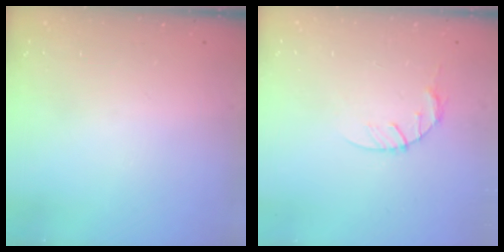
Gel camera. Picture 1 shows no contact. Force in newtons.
{"total": 4.6, "press": 4.6, "slide": 0.6}